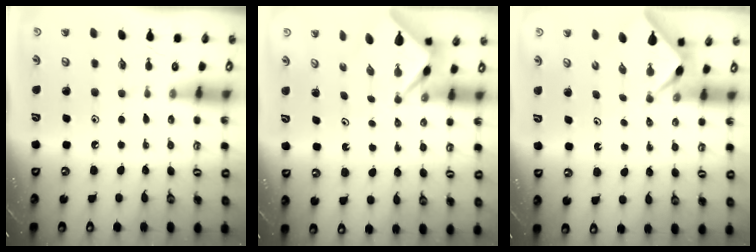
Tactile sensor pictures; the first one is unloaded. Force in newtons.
{"total": 2.6, "press": 2.6, "slide": 0.1}
{"total": 2.3, "press": 2.2, "slide": 0.3}